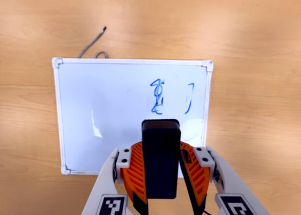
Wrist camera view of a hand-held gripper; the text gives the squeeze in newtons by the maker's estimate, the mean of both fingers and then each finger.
{"total": 7.6, "left": 6.5, "right": 8.7}